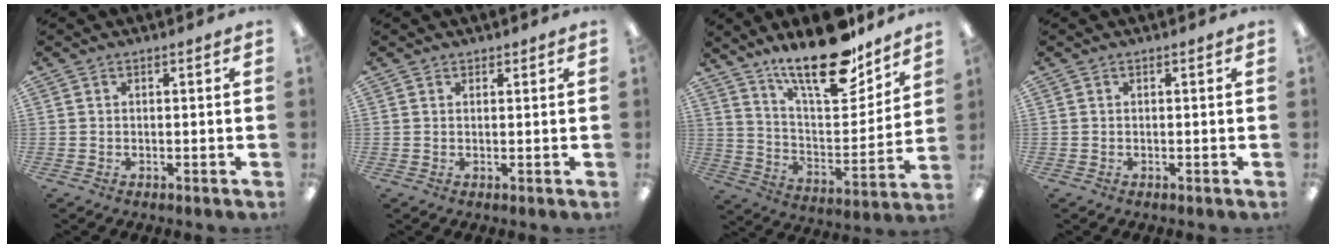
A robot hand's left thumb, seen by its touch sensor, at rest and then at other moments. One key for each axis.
{"total": 1.1, "fx": 0.9, "fy": 0.6, "fz": -0.1, "tx": 0.001, "ty": 0.001, "tz": 0.018}
{"total": 21.4, "fx": 16.5, "fy": 6.8, "fz": 11.8, "tx": -0.188, "ty": -0.113, "tz": 0.281}
{"total": 0.0}